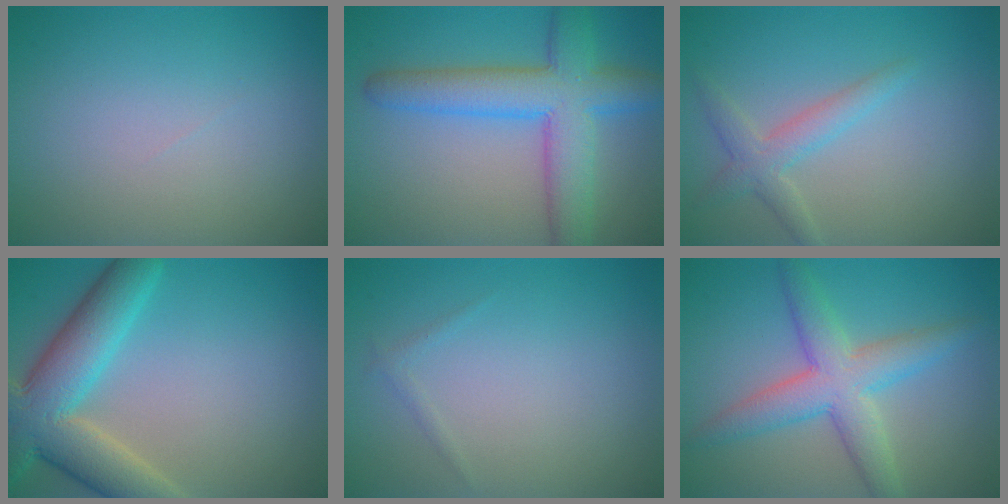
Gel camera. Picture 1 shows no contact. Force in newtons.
{"total": 7.7, "press": 7.7, "slide": 0.2}
{"total": 2.6, "press": 2.6, "slide": 0.1}
{"total": 8.6, "press": 8.6, "slide": 0.6}
{"total": 0.6, "press": 0.6, "slide": 0.0}
{"total": 5.5, "press": 5.5, "slide": 0.1}